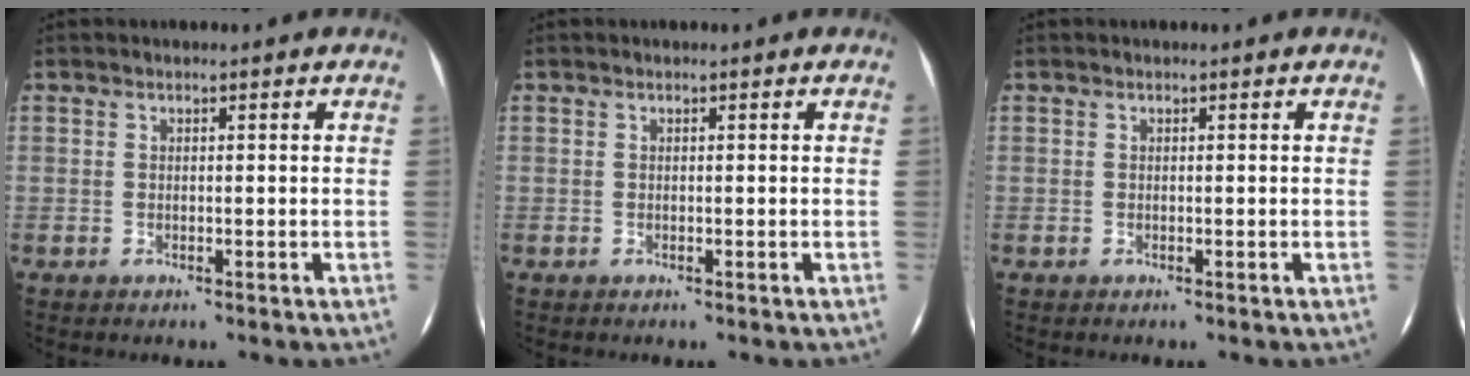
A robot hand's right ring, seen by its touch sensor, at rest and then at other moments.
{"total": 0.0}
{"total": 0.0}